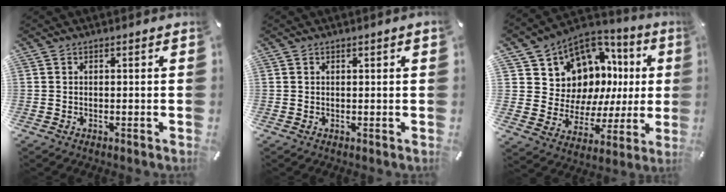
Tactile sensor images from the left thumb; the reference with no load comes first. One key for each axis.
{"total": 0.5, "fx": 0.3, "fy": 0.1, "fz": 0.4, "tx": -0.006, "ty": 0.001, "tz": 0.005}
{"total": 11.0, "fx": 5.9, "fy": 9.0, "fz": 2.5, "tx": -0.057, "ty": -0.078, "tz": 0.122}